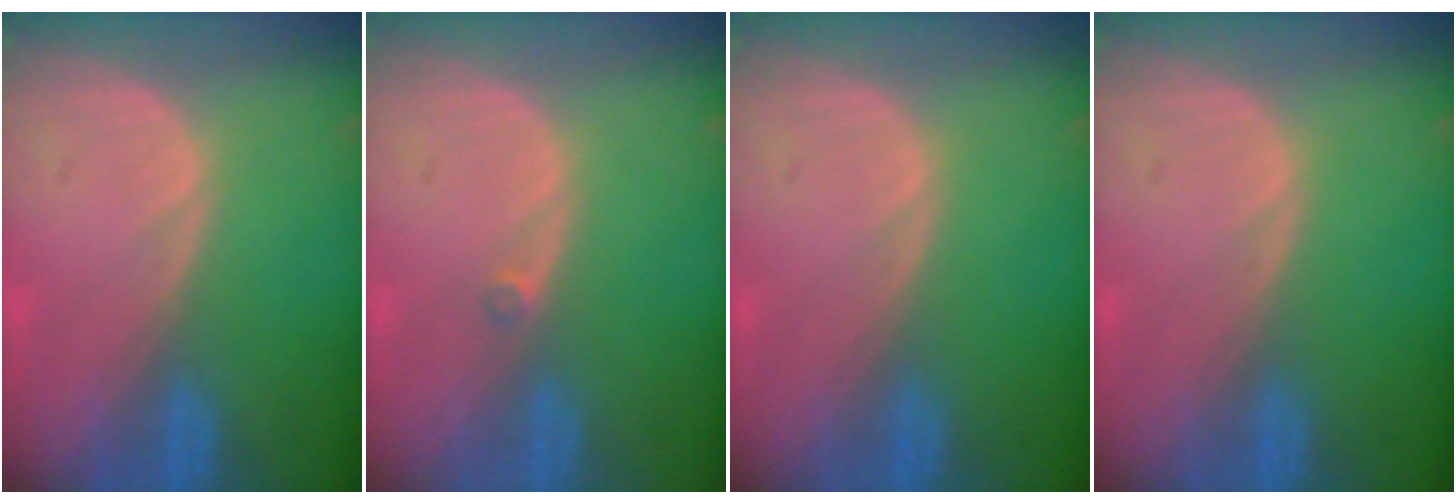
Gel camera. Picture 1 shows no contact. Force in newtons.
{"total": 0.8, "press": 0.6, "slide": 0.4}
{"total": 0.0}
{"total": 0.0}